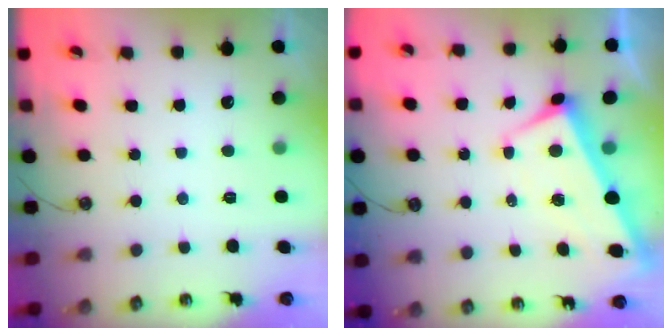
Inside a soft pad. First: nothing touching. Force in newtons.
{"total": 0.9, "press": 0.2, "slide": 0.9}